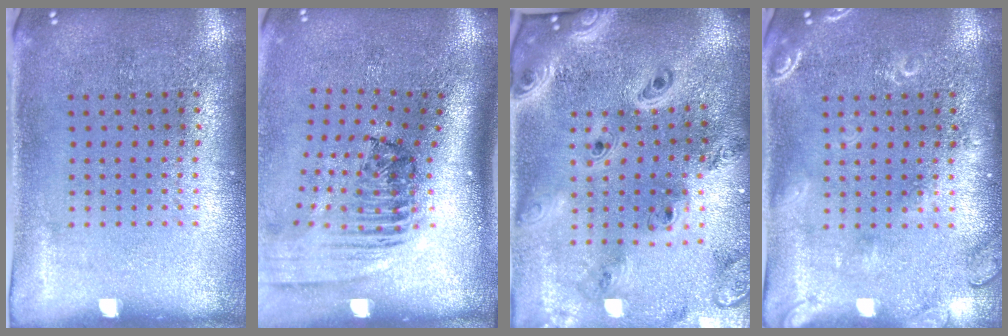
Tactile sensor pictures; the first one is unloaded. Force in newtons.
{"total": 2.6, "press": 1.8, "slide": 1.9}
{"total": 3.8, "press": 2.9, "slide": 2.4}
{"total": 2.5, "press": 2.4, "slide": 0.5}